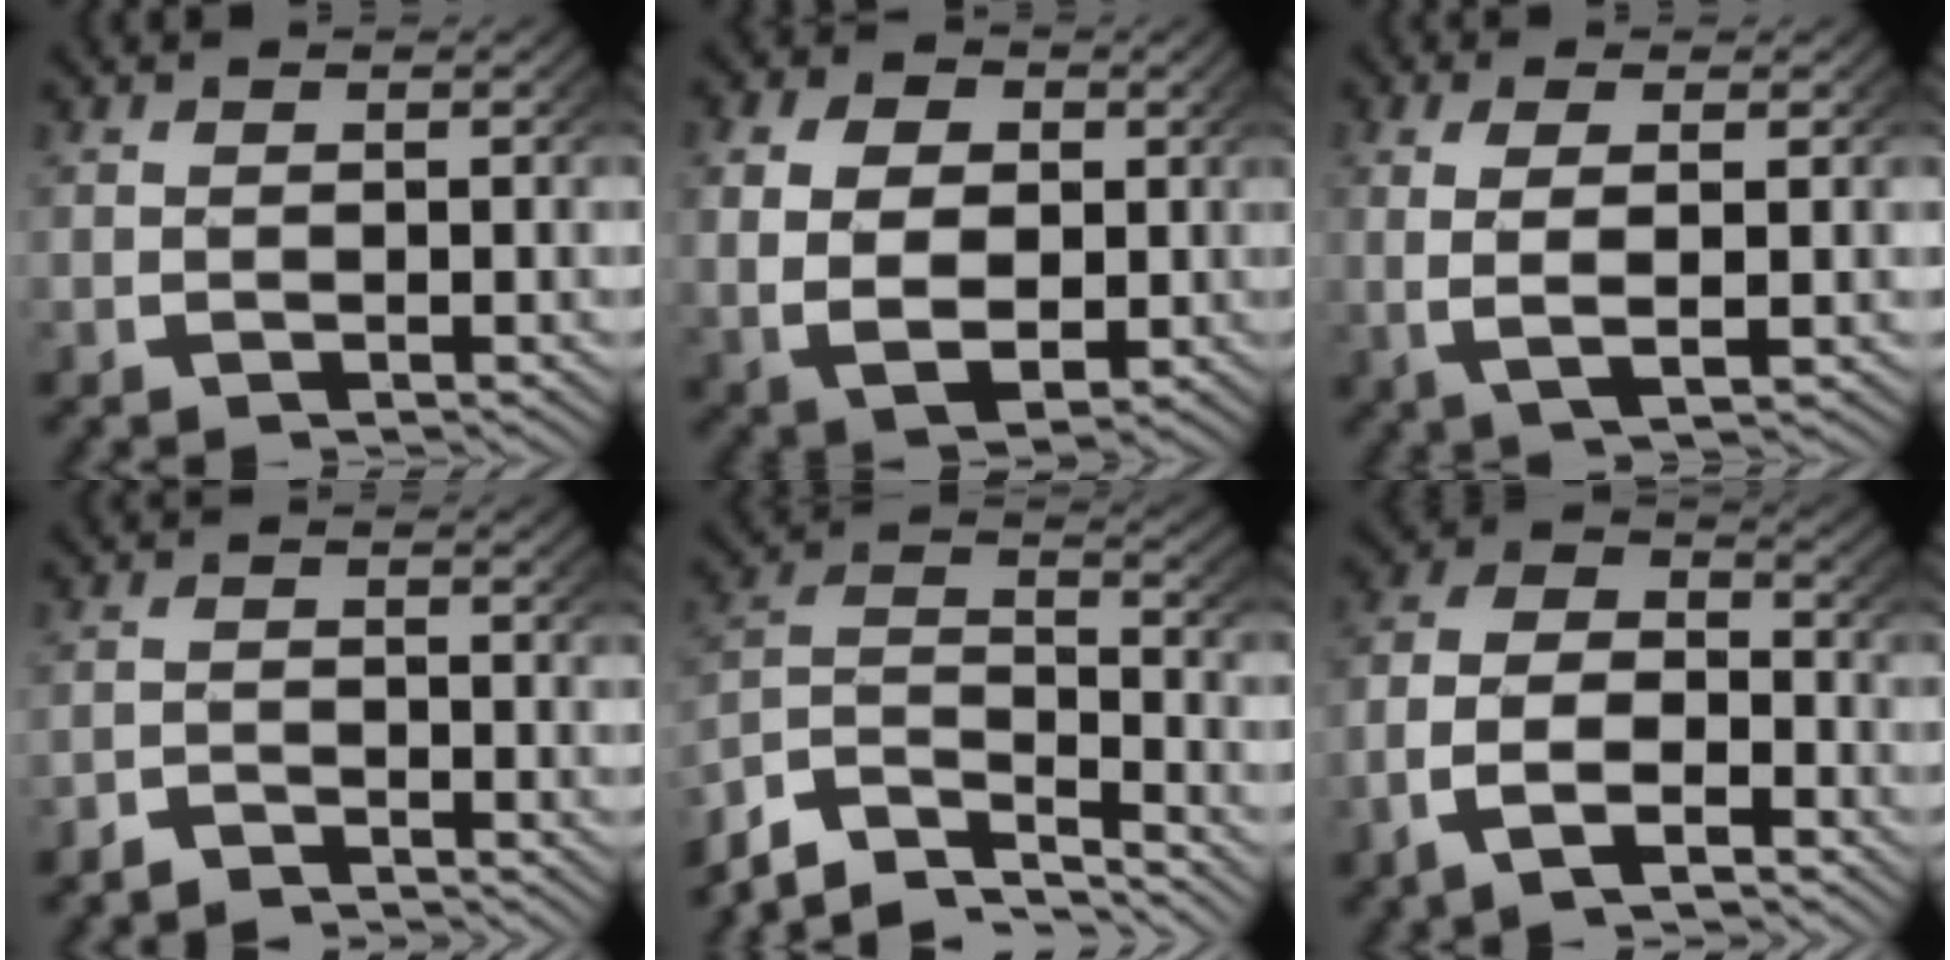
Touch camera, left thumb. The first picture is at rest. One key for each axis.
{"total": 8.1, "fx": -0.2, "fy": 6.0, "fz": 5.5, "tx": -0.104, "ty": -0.030, "tz": 0.012}
{"total": 4.8, "fx": 0.2, "fy": 1.5, "fz": 4.5, "tx": -0.092, "ty": -0.004, "tz": 0.012}
{"total": 2.5, "fx": -2.4, "fy": 0.4, "fz": 0.0, "tx": 0.000, "ty": -0.007, "tz": -0.048}
{"total": 11.3, "fx": -5.1, "fy": 7.7, "fz": 6.5, "tx": -0.151, "ty": -0.041, "tz": -0.083}
{"total": 8.2, "fx": -2.4, "fy": 5.6, "fz": 5.5, "tx": -0.111, "ty": -0.020, "tz": -0.048}